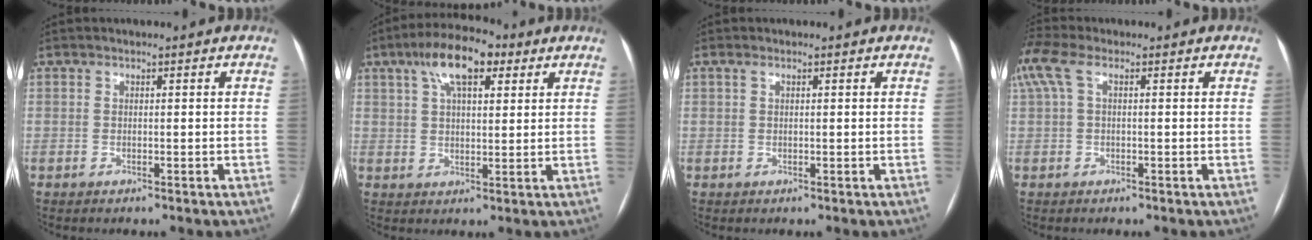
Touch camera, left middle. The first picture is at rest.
{"total": 9.8, "force": [4.9, 3.6, 7.7], "torque": [-0.139, 0.029, 0.083]}
{"total": 0.8, "force": [0.5, 0.1, 0.6], "torque": [-0.018, 0.008, 0.011]}
{"total": 6.3, "force": [2.8, 2.4, 5.1], "torque": [-0.145, 0.046, 0.060]}